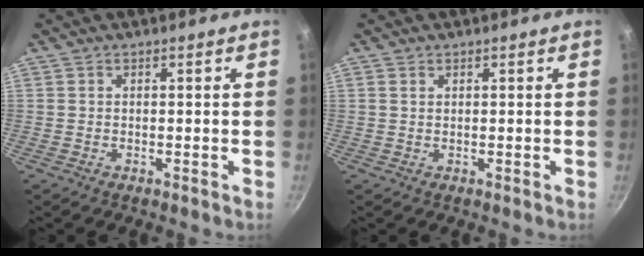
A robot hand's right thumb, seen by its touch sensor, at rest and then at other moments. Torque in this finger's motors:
{"motor_torque": [-0.06, 0.04, 0.07, 0.23, -0.02]}